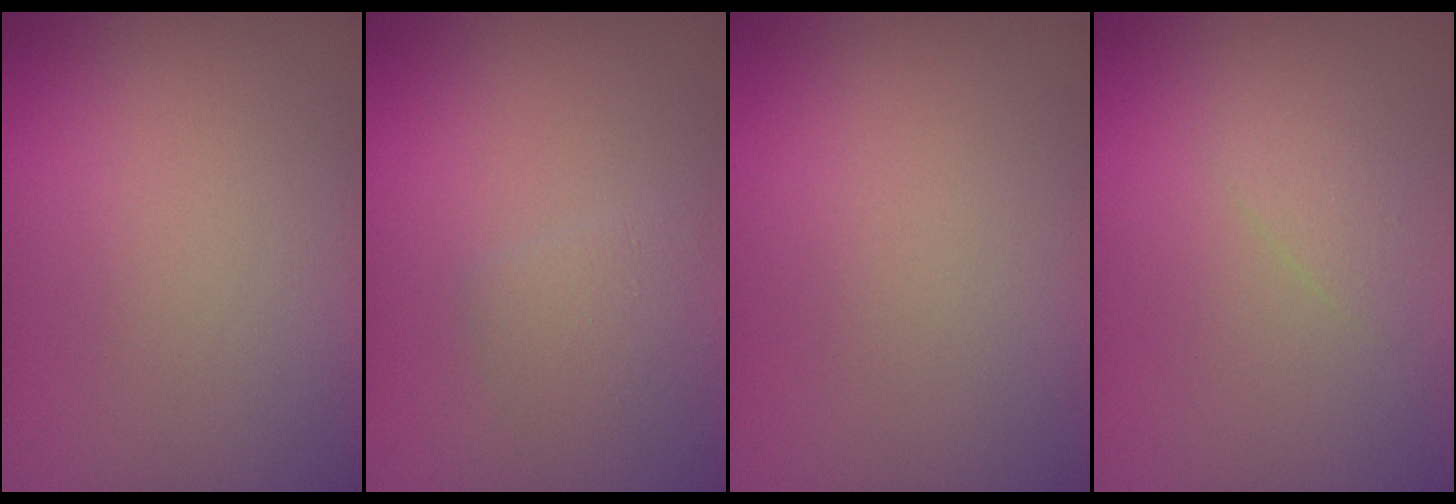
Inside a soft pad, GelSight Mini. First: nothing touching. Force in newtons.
{"total": 1.5, "press": 1.5, "slide": 0.2}
{"total": 0.0}
{"total": 1.0, "press": 1.0, "slide": 0.0}